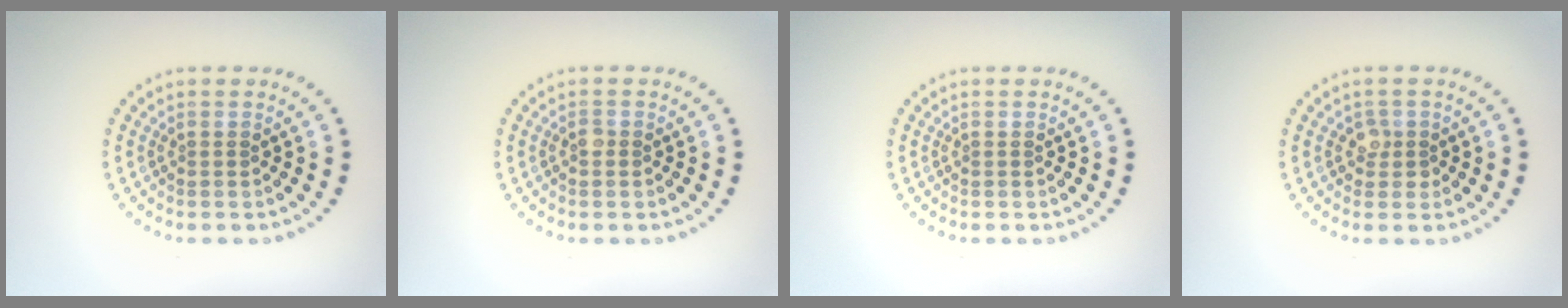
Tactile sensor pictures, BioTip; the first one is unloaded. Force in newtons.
{"total": 0.5, "press": 0.4, "slide": 0.3}
{"total": 0.0}
{"total": 1.6, "press": 1.3, "slide": 0.9}